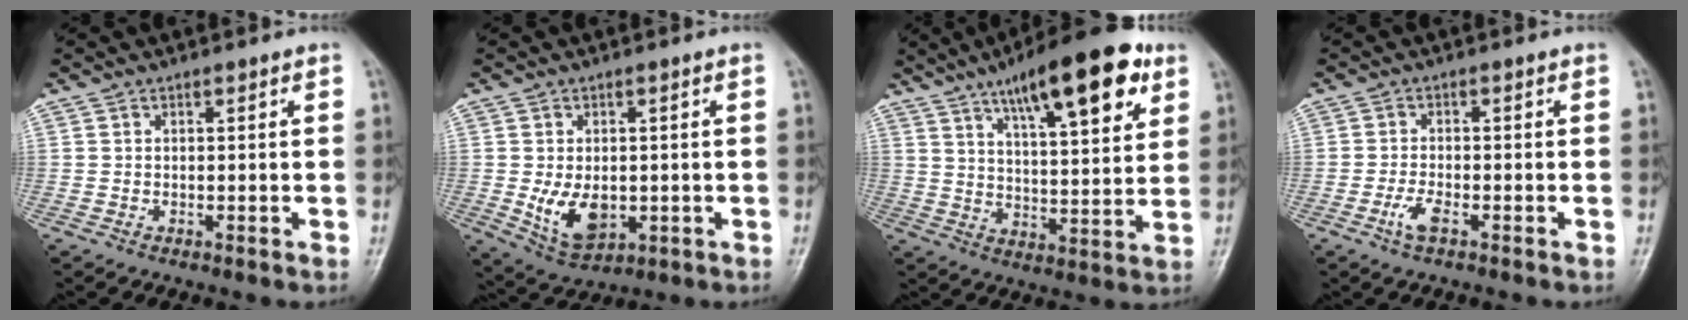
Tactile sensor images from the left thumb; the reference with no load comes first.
{"total": 7.9, "force": [-1.0, 5.3, 5.9], "torque": [-0.087, -0.011, -0.001]}
{"total": 19.8, "force": [10.8, 6.1, 15.5], "torque": [-0.205, -0.029, 0.166]}
{"total": 3.1, "force": [-1.6, 1.0, 2.5], "torque": [-0.057, 0.007, -0.034]}